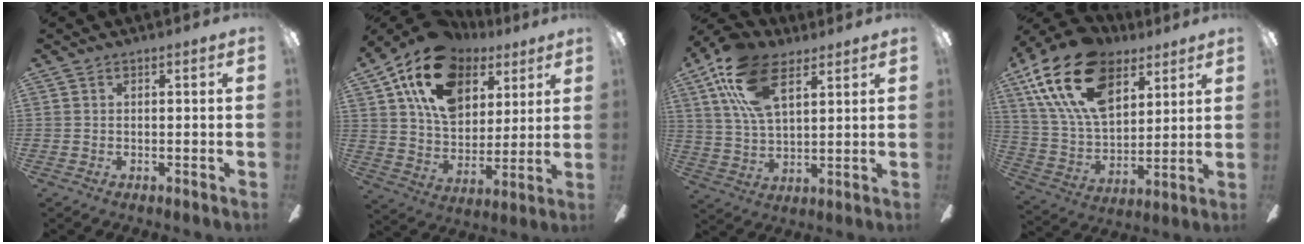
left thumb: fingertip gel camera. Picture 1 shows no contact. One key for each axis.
{"total": 18.4, "fx": 10.4, "fy": 12.0, "fz": 9.3, "tx": -0.170, "ty": -0.034, "tz": 0.193}
{"total": 17.5, "fx": 9.1, "fy": 8.8, "fz": 12.1, "tx": -0.245, "ty": -0.010, "tz": 0.165}
{"total": 22.6, "fx": 12.1, "fy": 13.1, "fz": 13.9, "tx": -0.270, "ty": -0.042, "tz": 0.215}